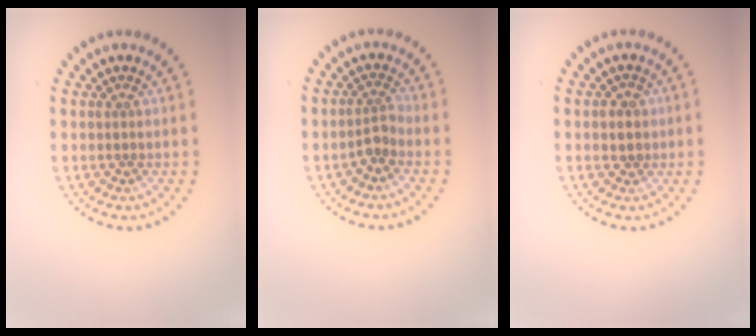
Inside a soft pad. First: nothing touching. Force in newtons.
{"total": 1.8, "press": 1.3, "slide": 1.2}
{"total": 1.3, "press": 1.2, "slide": 0.5}